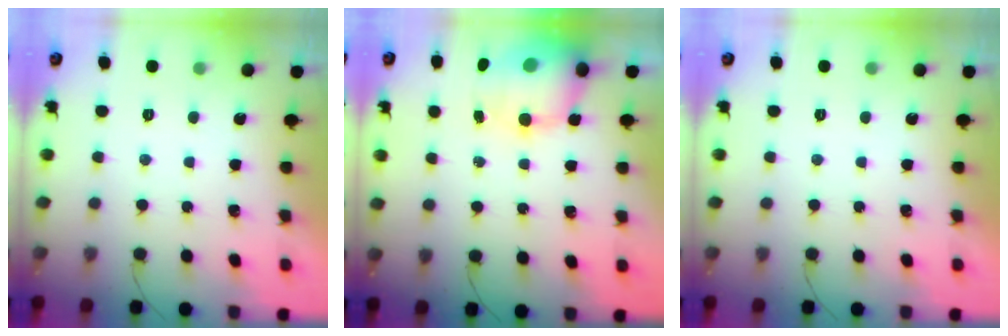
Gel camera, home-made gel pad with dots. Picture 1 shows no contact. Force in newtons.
{"total": 11.1, "press": 10.8, "slide": 2.6}
{"total": 0.0}